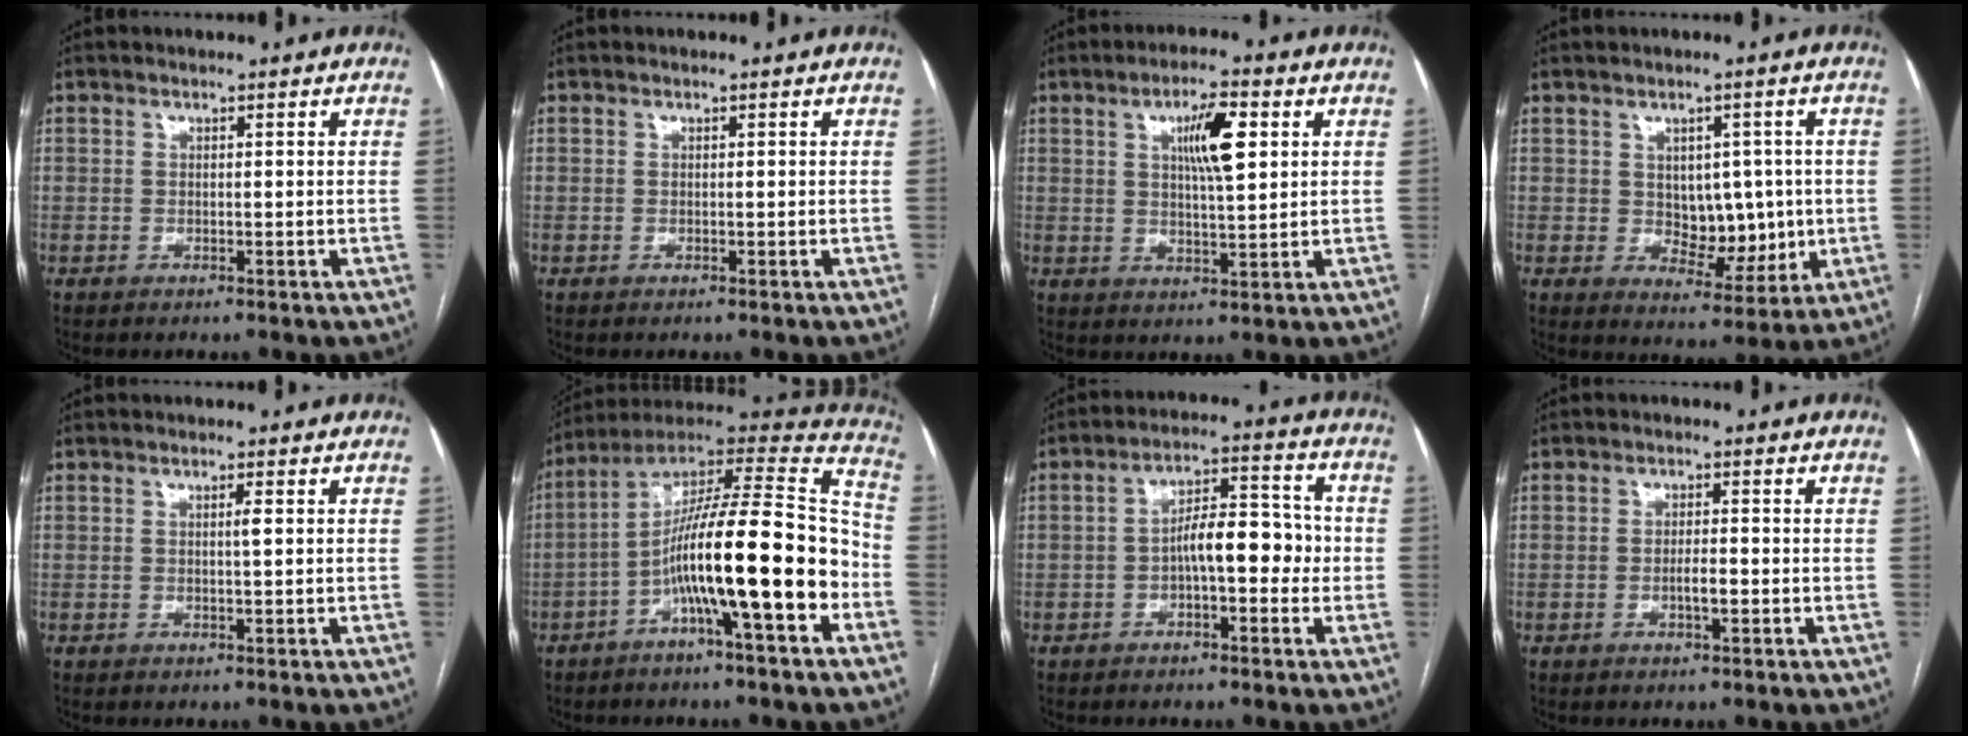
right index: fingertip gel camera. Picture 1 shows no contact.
{"total": 0.0}
{"total": 7.4, "force": [2.5, 1.4, 6.9], "torque": [-0.118, 0.007, 0.042]}
{"total": 7.6, "force": [0.4, 4.8, 5.8], "torque": [-0.074, 0.005, 0.021]}
{"total": 1.0, "force": [0.2, -0.1, 1.0], "torque": [-0.016, 0.001, 0.002]}
{"total": 20.8, "force": [-6.2, 1.7, 19.8], "torque": [-0.311, 0.018, -0.104]}
{"total": 8.4, "force": [-1.3, 3.1, 7.6], "torque": [-0.119, 0.035, -0.023]}
{"total": 2.3, "force": [-0.7, 0.5, 2.1], "torque": [-0.039, 0.001, -0.011]}